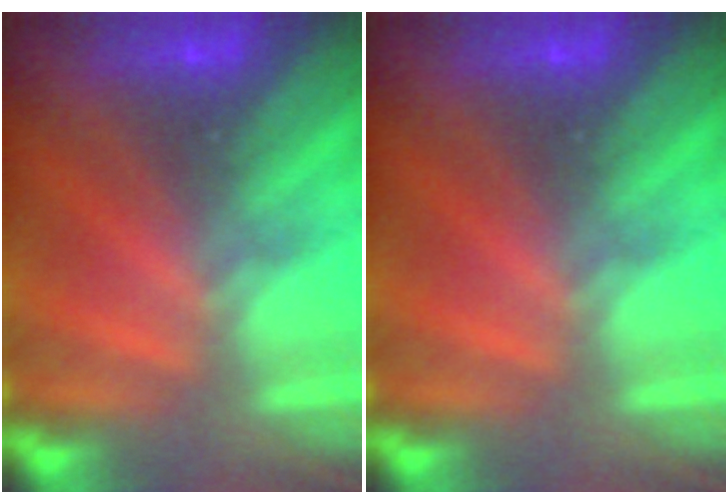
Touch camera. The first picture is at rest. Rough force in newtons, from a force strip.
{"total": 0.0}